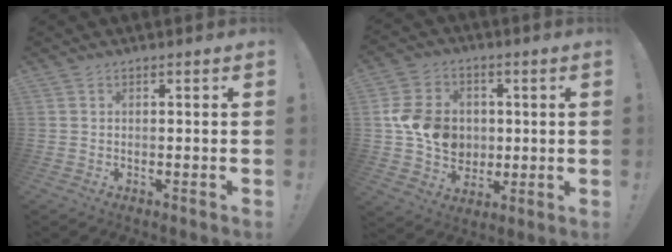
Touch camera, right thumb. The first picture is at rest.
{"total": 14.3, "force": [0.4, 12.2, 7.5], "torque": [-0.139, 0.000, 0.014]}